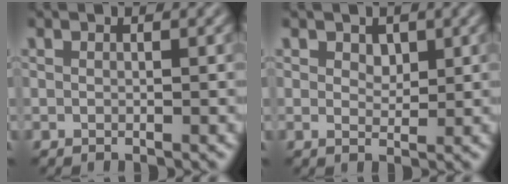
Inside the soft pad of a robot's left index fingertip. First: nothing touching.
{"total": 1.3, "force": [0.8, 0.8, 0.7], "torque": [-0.013, 0.000, 0.013]}